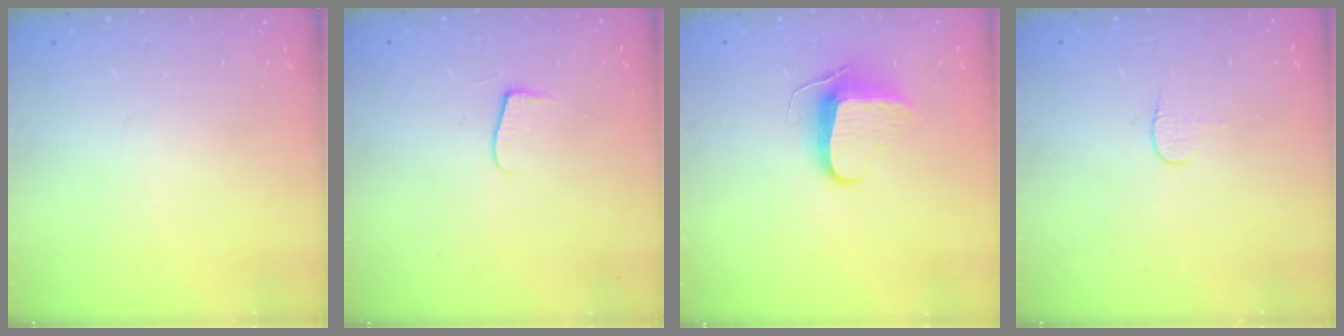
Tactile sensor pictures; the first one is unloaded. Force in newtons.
{"total": 4.3, "press": 4.2, "slide": 0.5}
{"total": 9.6, "press": 9.6, "slide": 0.8}
{"total": 3.9, "press": 3.9, "slide": 0.2}